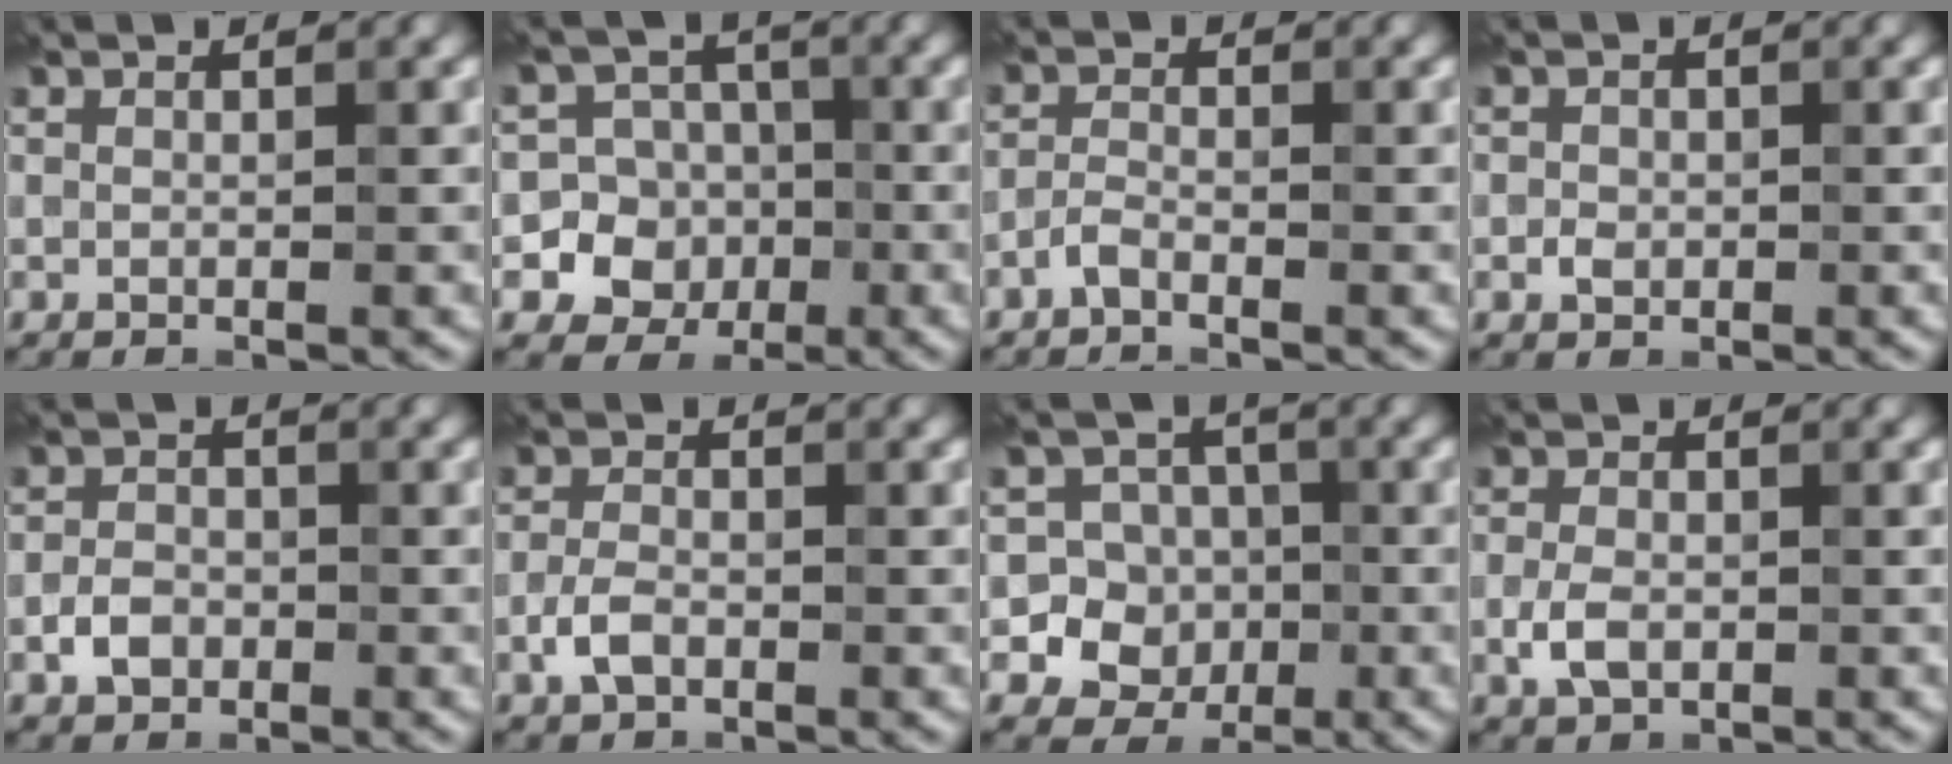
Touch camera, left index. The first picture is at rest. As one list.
[{"total": 9.4, "force": [-2.4, 9.0, 1.4], "torque": [-0.030, 0.004, -0.055]}, {"total": 1.4, "force": [-1.0, 0.4, 0.8], "torque": [-0.021, 0.002, -0.025]}, {"total": 1.1, "force": [-0.3, 0.9, 0.5], "torque": [-0.006, -0.003, -0.009]}, {"total": 2.4, "force": [-1.0, 1.8, 1.2], "torque": [-0.019, 0.002, -0.024]}, {"total": 2.3, "force": [-1.0, 1.4, 1.6], "torque": [-0.034, 0.002, -0.024]}, {"total": 8.8, "force": [-1.7, 8.5, 1.7], "torque": [-0.036, 0.014, -0.053]}, {"total": 2.6, "force": [-0.6, 1.7, 1.8], "torque": [-0.038, -0.003, -0.013]}]